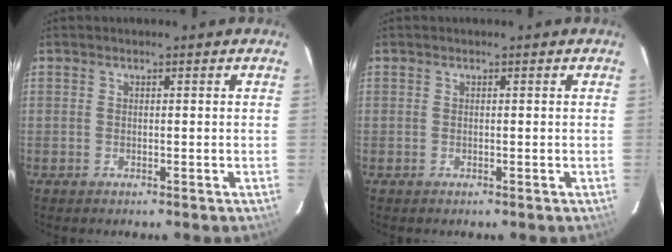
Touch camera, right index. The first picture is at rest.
{"total": 0.0}